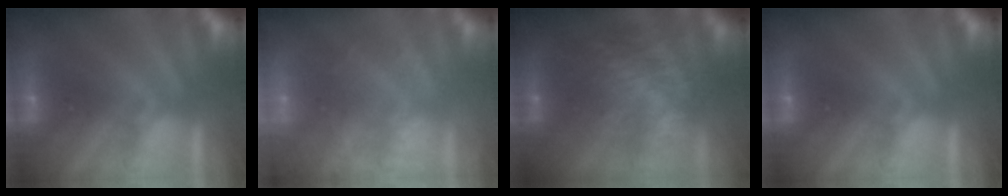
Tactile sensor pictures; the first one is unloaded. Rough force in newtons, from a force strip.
{"total": 6.6}
{"total": 5.9}
{"total": 0.0}